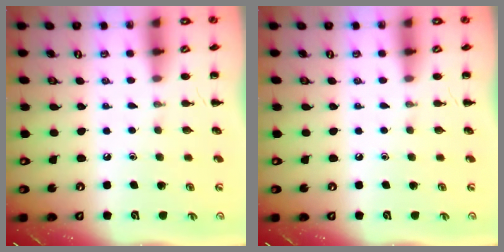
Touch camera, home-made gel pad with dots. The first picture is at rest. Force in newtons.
{"total": 0.0}